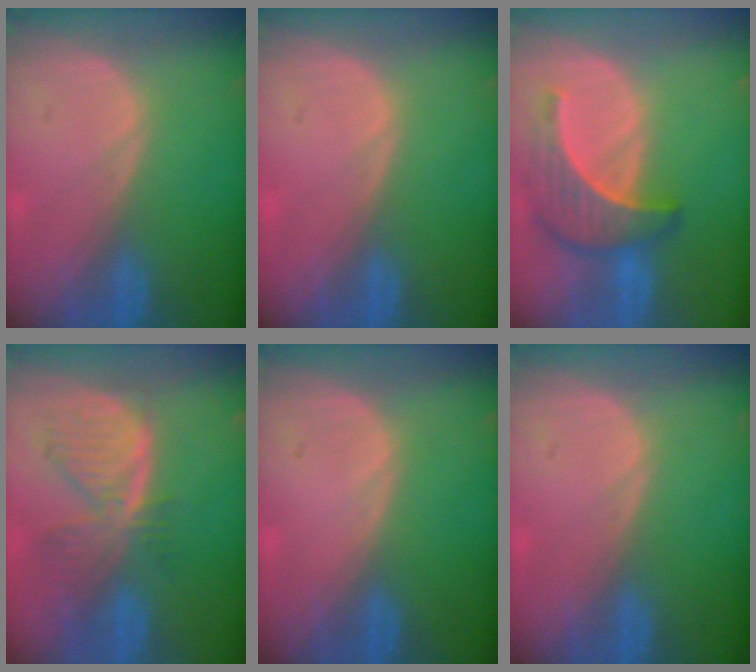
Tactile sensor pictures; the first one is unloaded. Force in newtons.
{"total": 0.0}
{"total": 6.8, "press": 6.8, "slide": 0.7}
{"total": 7.8, "press": 6.8, "slide": 3.9}
{"total": 0.0}
{"total": 0.0}